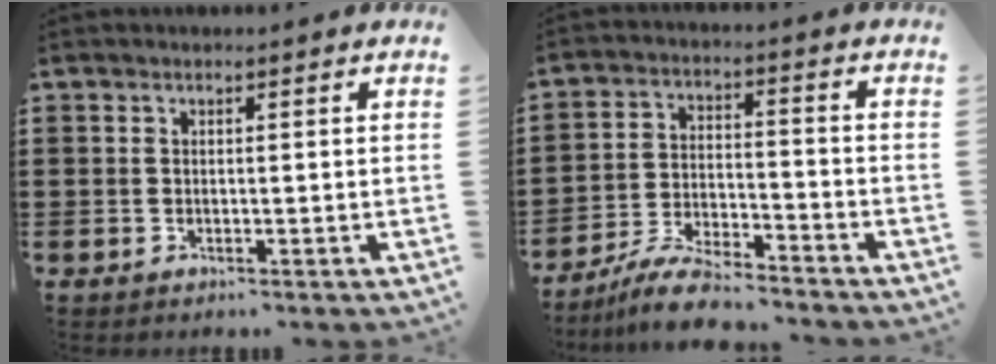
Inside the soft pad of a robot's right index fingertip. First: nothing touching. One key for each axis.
{"total": 7.0, "fx": -6.6, "fy": 0.5, "fz": 2.3, "tx": -0.052, "ty": 0.005, "tz": -0.127}